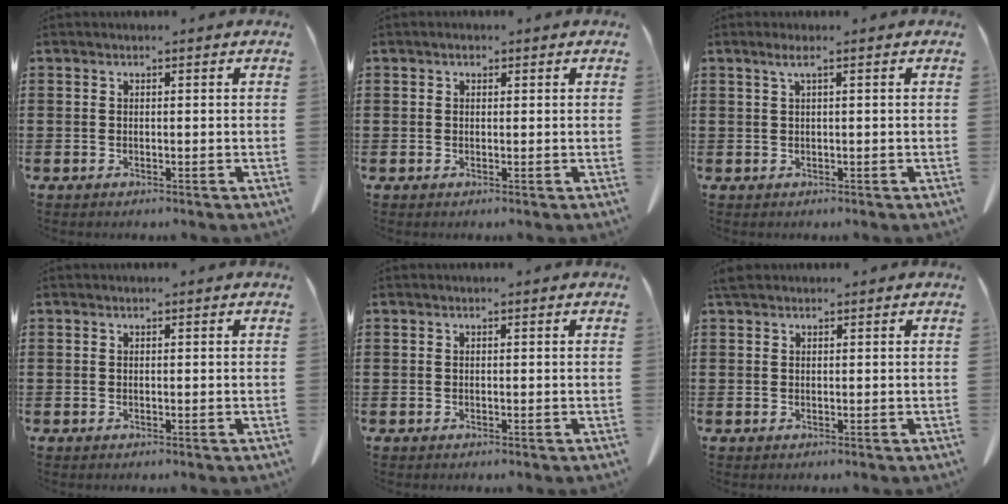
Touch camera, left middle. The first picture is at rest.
{"total": 0.8, "force": [0.1, 0.6, 0.5], "torque": [-0.003, 0.003, -0.001]}
{"total": 1.4, "force": [0.4, -0.1, 1.3], "torque": [-0.026, -0.001, 0.007]}
{"total": 0.0}
{"total": 0.0}
{"total": 1.3, "force": [1.1, 0.5, 0.6], "torque": [-0.017, 0.001, 0.022]}